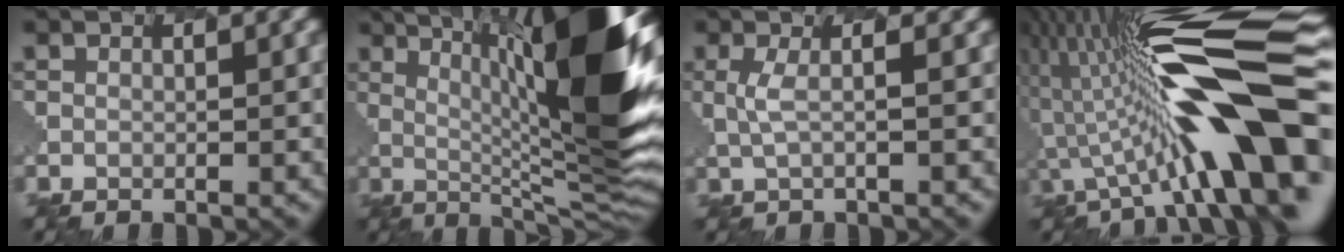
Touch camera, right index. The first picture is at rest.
{"total": 10.0, "force": [3.7, 1.0, 9.2], "torque": [-0.165, 0.011, 0.041]}
{"total": 1.0, "force": [0.7, -0.3, 0.6], "torque": [-0.047, 0.007, -0.011]}
{"total": 11.0, "force": [-2.3, 1.6, 10.6], "torque": [-0.204, 0.037, -0.063]}